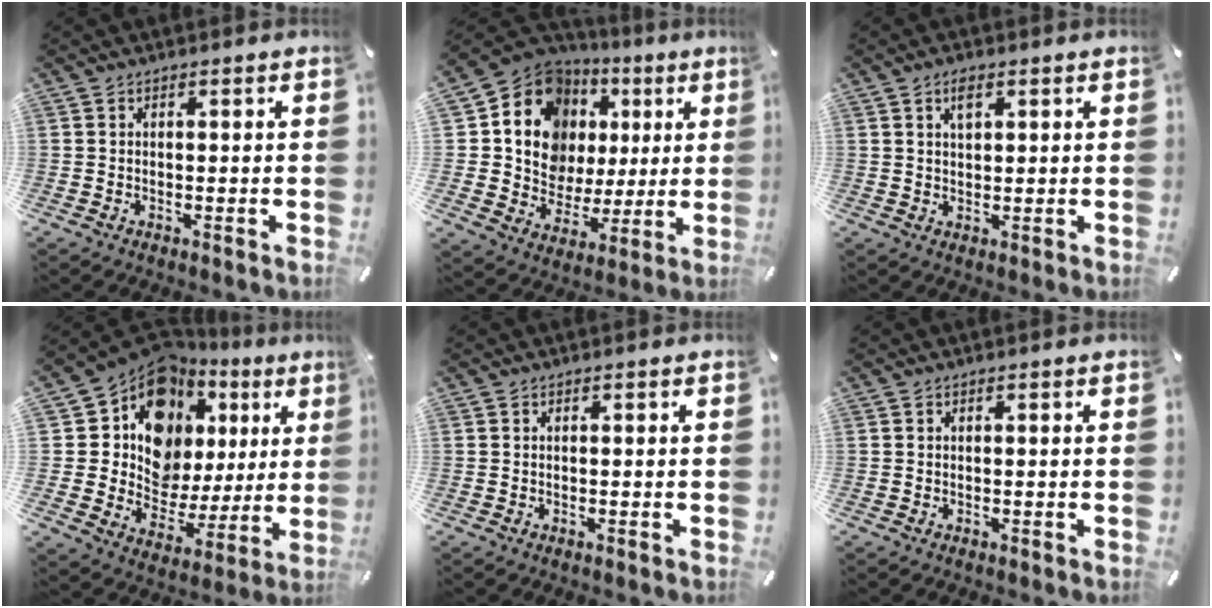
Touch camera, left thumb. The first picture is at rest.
{"total": 14.6, "force": [5.1, 12.5, 5.5], "torque": [-0.095, -0.041, 0.104]}
{"total": 3.3, "force": [1.6, 1.7, 2.3], "torque": [-0.035, -0.003, 0.025]}
{"total": 15.2, "force": [7.7, 11.5, 6.4], "torque": [-0.105, -0.072, 0.140]}
{"total": 0.0}
{"total": 0.0}